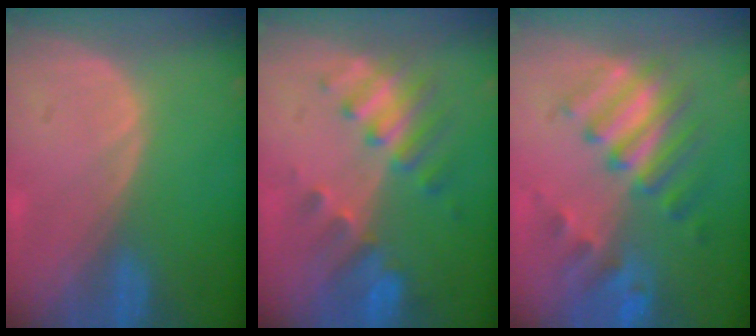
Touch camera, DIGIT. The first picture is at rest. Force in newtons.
{"total": 7.8, "press": 6.9, "slide": 3.7}
{"total": 8.8, "press": 8.1, "slide": 3.4}